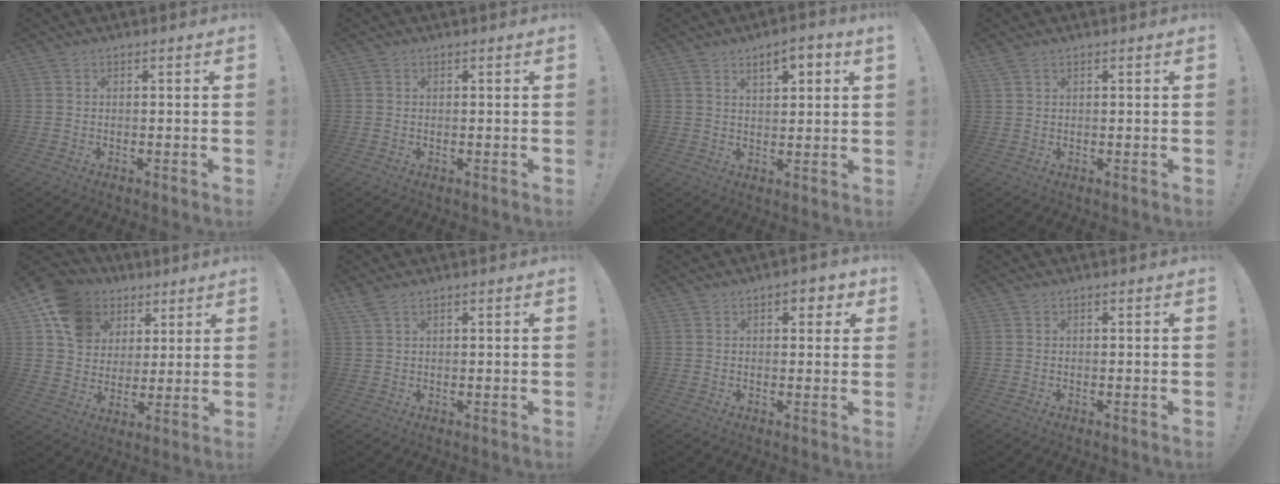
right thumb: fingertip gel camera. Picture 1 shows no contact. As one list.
[{"total": 0.0}, {"total": 5.5, "force": [3.2, 1.8, 4.0], "torque": [-0.055, -0.015, 0.050]}, {"total": 1.9, "force": [1.3, 0.7, 1.2], "torque": [-0.023, 0.001, 0.025]}, {"total": 13.8, "force": [7.0, 10.5, 5.6], "torque": [-0.085, -0.035, 0.140]}, {"total": 2.5, "force": [1.7, 0.9, 1.6], "torque": [-0.033, -0.003, 0.033]}, {"total": 3.7, "force": [1.4, 2.2, 2.6], "torque": [-0.014, -0.005, 0.017]}, {"total": 0.0}]